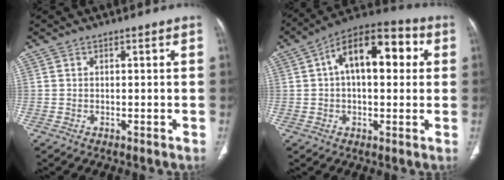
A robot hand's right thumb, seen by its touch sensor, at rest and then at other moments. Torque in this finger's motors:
{"motor_torque": [1.27, 3.74, 1.03, -0.32, 0.11]}